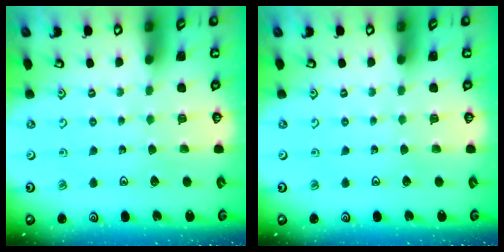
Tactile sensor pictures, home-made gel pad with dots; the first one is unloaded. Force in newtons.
{"total": 0.0}